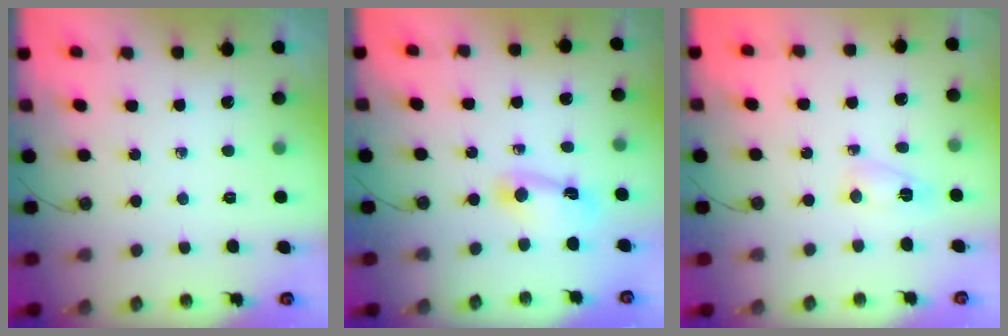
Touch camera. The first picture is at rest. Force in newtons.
{"total": 8.5, "press": 4.8, "slide": 7.0}
{"total": 3.1, "press": 3.1, "slide": 0.3}